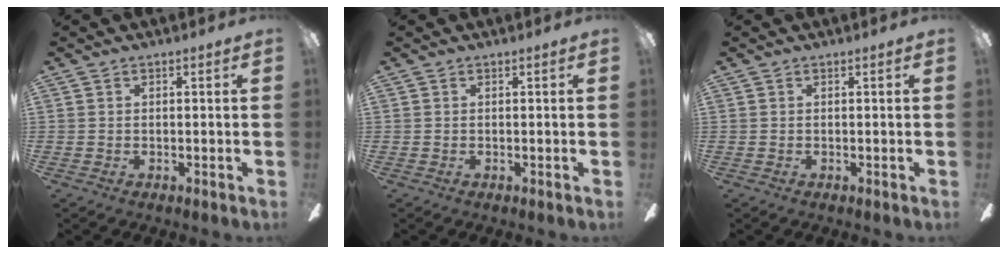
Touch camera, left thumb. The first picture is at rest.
{"total": 0.0}
{"total": 0.0}